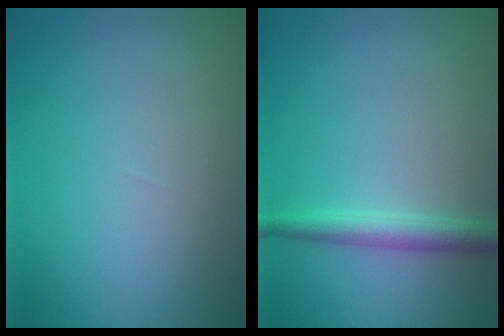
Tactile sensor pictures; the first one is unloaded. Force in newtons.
{"total": 2.4, "press": 2.4, "slide": 0.0}